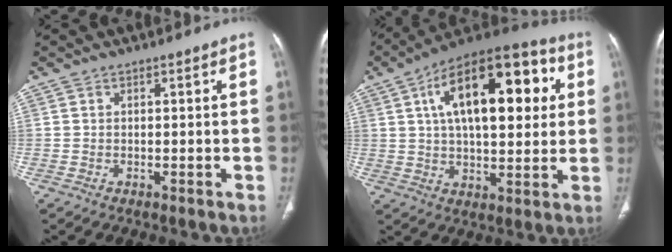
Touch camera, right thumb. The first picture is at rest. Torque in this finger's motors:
{"motor_torque": [0.24, 4.76, 2.03, 0.74, 0.23]}